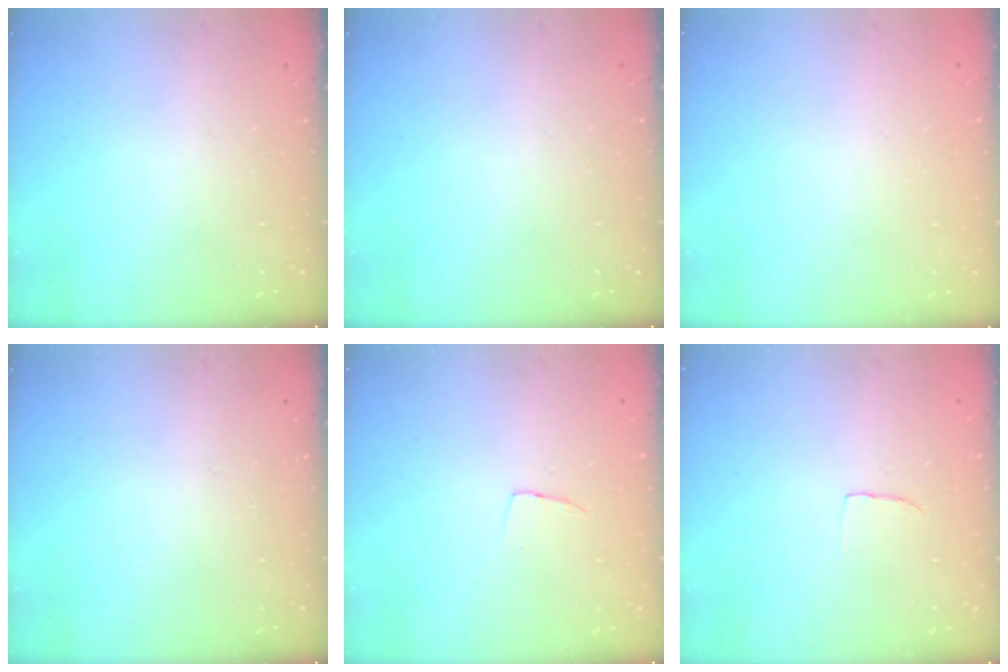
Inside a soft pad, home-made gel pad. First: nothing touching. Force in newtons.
{"total": 0.0}
{"total": 0.0}
{"total": 0.0}
{"total": 2.9, "press": 2.9, "slide": 0.1}
{"total": 3.1, "press": 3.0, "slide": 0.3}